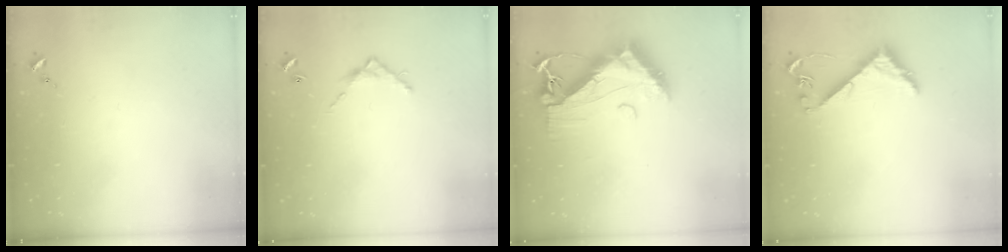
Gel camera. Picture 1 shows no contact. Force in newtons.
{"total": 7.0, "press": 7.0, "slide": 0.2}
{"total": 19.1, "press": 19.0, "slide": 1.6}
{"total": 5.2, "press": 5.2, "slide": 0.4}